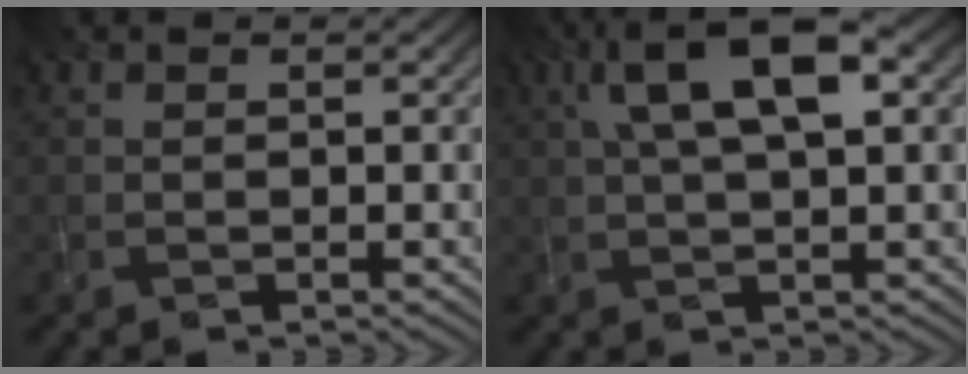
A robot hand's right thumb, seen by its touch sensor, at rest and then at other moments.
{"total": 10.0, "force": [3.2, 3.5, 8.8], "torque": [-0.165, 0.017, 0.050]}